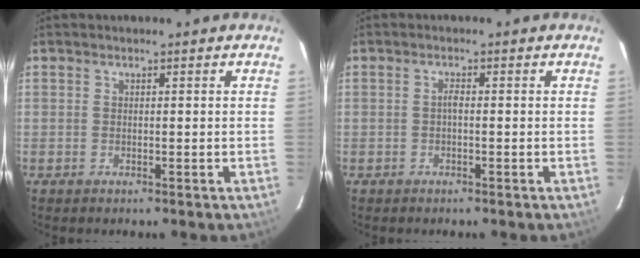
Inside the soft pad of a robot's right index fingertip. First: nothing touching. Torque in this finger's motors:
{"motor_torque": [0.30, -0.02, 0.19, 0.03]}